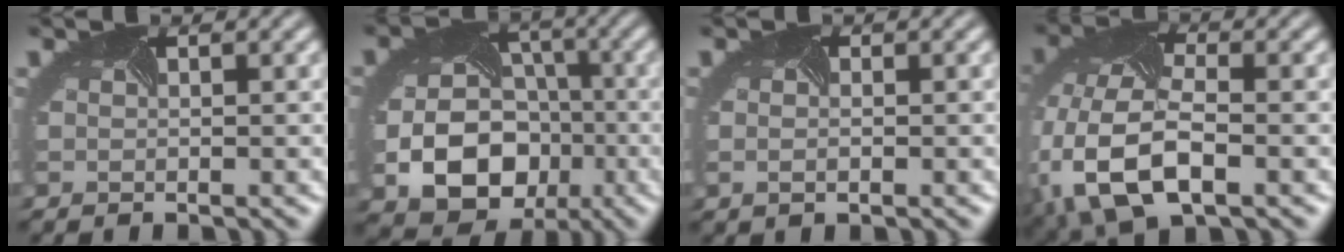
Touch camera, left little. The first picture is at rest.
{"total": 10.8, "force": [-3.1, 8.7, 5.6], "torque": [-0.088, -0.044, -0.056]}
{"total": 1.2, "force": [-0.2, 0.7, 0.9], "torque": [-0.016, -0.005, -0.001]}
{"total": 11.9, "force": [-3.4, 6.9, 9.1], "torque": [-0.219, -0.031, -0.052]}